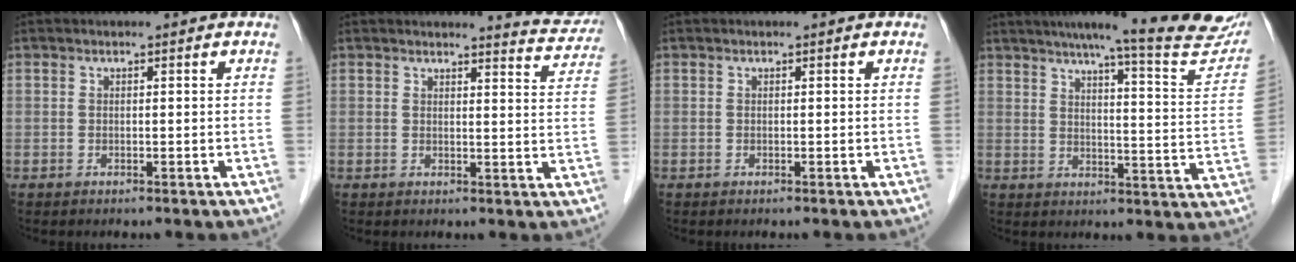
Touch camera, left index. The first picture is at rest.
{"total": 5.7, "force": [5.7, 0.4, 0.2], "torque": [-0.003, -0.032, 0.045]}
{"total": 0.0}
{"total": 20.6, "force": [18.0, 1.0, 9.9], "torque": [-0.126, -0.047, 0.210]}